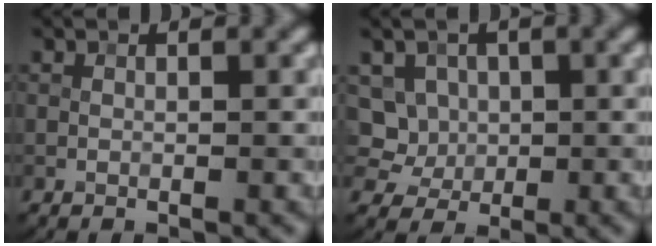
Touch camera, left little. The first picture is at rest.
{"total": 5.3, "force": [0.8, 4.9, 1.9], "torque": [-0.035, 0.021, 0.012]}